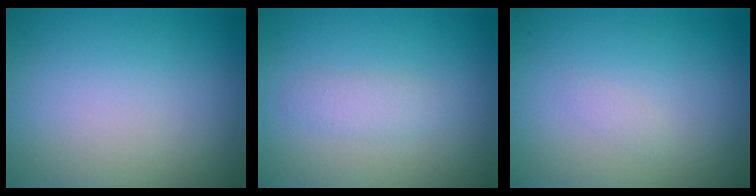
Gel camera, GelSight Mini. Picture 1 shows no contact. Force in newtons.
{"total": 1.3, "press": 1.3, "slide": 0.0}
{"total": 0.6, "press": 0.6, "slide": 0.0}